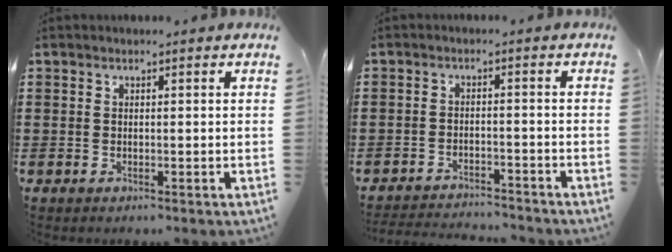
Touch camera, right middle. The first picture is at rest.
{"total": 3.0, "force": [-3.0, 0.2, 0.1], "torque": [-0.007, 0.001, -0.064]}